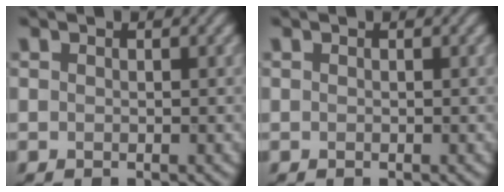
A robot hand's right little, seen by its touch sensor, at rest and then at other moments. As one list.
[{"total": 0.0}]